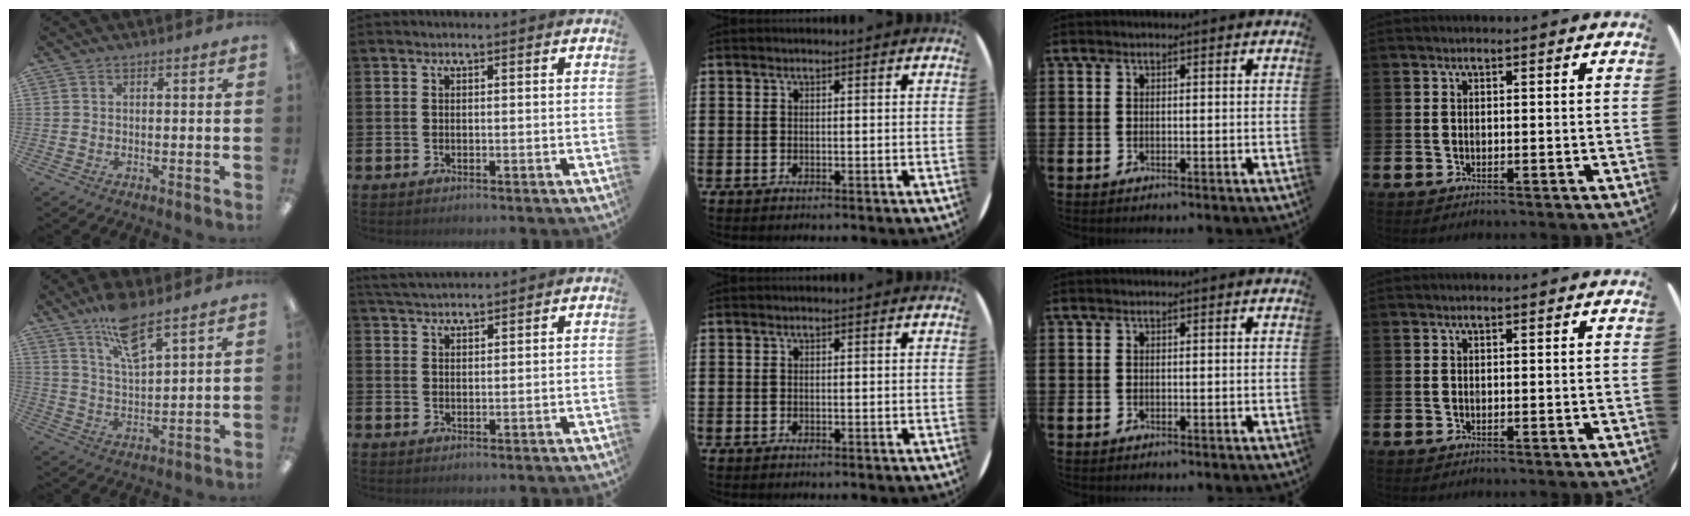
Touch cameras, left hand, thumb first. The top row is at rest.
{"thumb": {"total": 10.5, "force": [7.6, 3.1, 6.6], "torque": [-0.114, -0.035, 0.133]}, "index": {"total": 3.6, "force": [3.5, 0.5, 0.7], "torque": [-0.021, -0.011, 0.065]}}